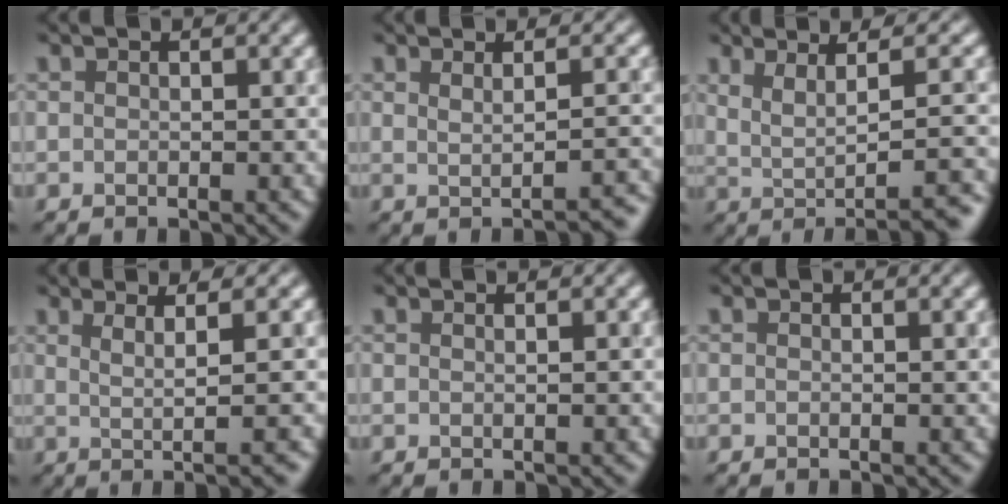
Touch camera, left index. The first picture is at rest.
{"total": 3.3, "force": [-0.1, 1.4, 3.0], "torque": [-0.005, 0.022, -0.002]}
{"total": 6.5, "force": [0.6, 1.7, 6.2], "torque": [-0.062, 0.016, 0.034]}
{"total": 3.3, "force": [0.8, 0.1, 3.2], "torque": [-0.062, 0.005, 0.027]}
{"total": 1.5, "force": [0.6, 0.8, 1.0], "torque": [0.003, 0.008, -0.016]}
{"total": 1.1, "force": [0.3, 0.6, 0.8], "torque": [-0.002, 0.002, -0.014]}